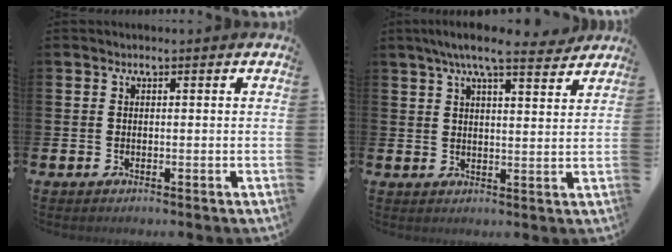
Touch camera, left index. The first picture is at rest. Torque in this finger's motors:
{"motor_torque": [1.07, -1.06, 0.53, 0.21]}